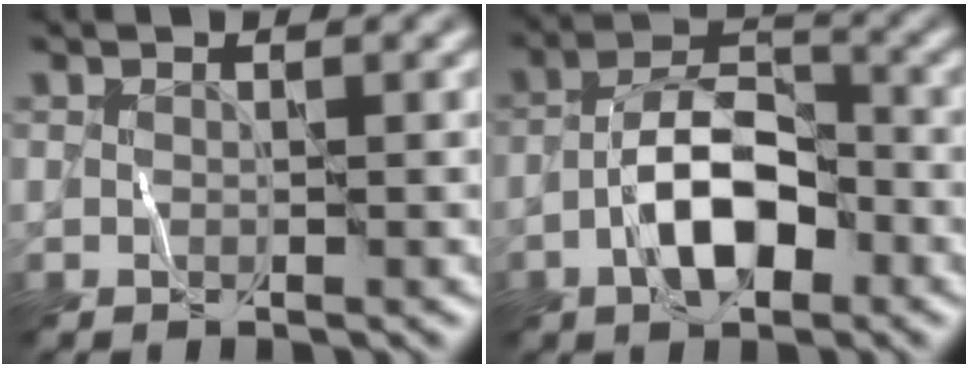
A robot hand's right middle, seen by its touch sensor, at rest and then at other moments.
{"total": 6.2, "force": [-2.5, 2.9, 4.9], "torque": [-0.078, 0.015, -0.052]}